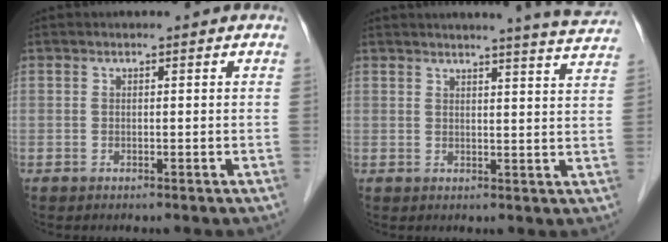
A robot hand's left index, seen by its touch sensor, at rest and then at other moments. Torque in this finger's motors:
{"motor_torque": [0.62, -0.82, 0.25, 0.04]}